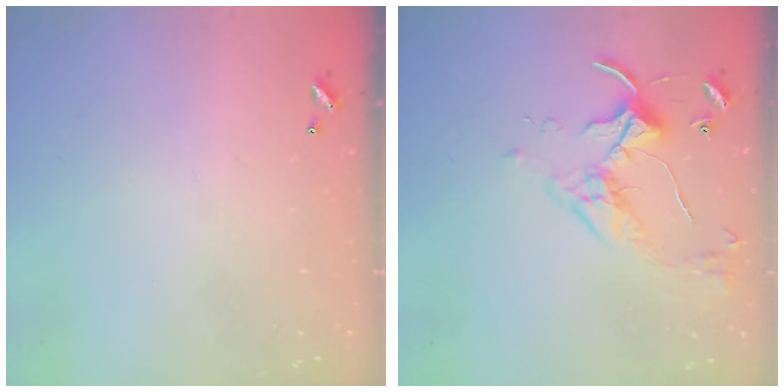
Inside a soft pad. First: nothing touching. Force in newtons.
{"total": 3.9, "press": 3.9, "slide": 0.4}